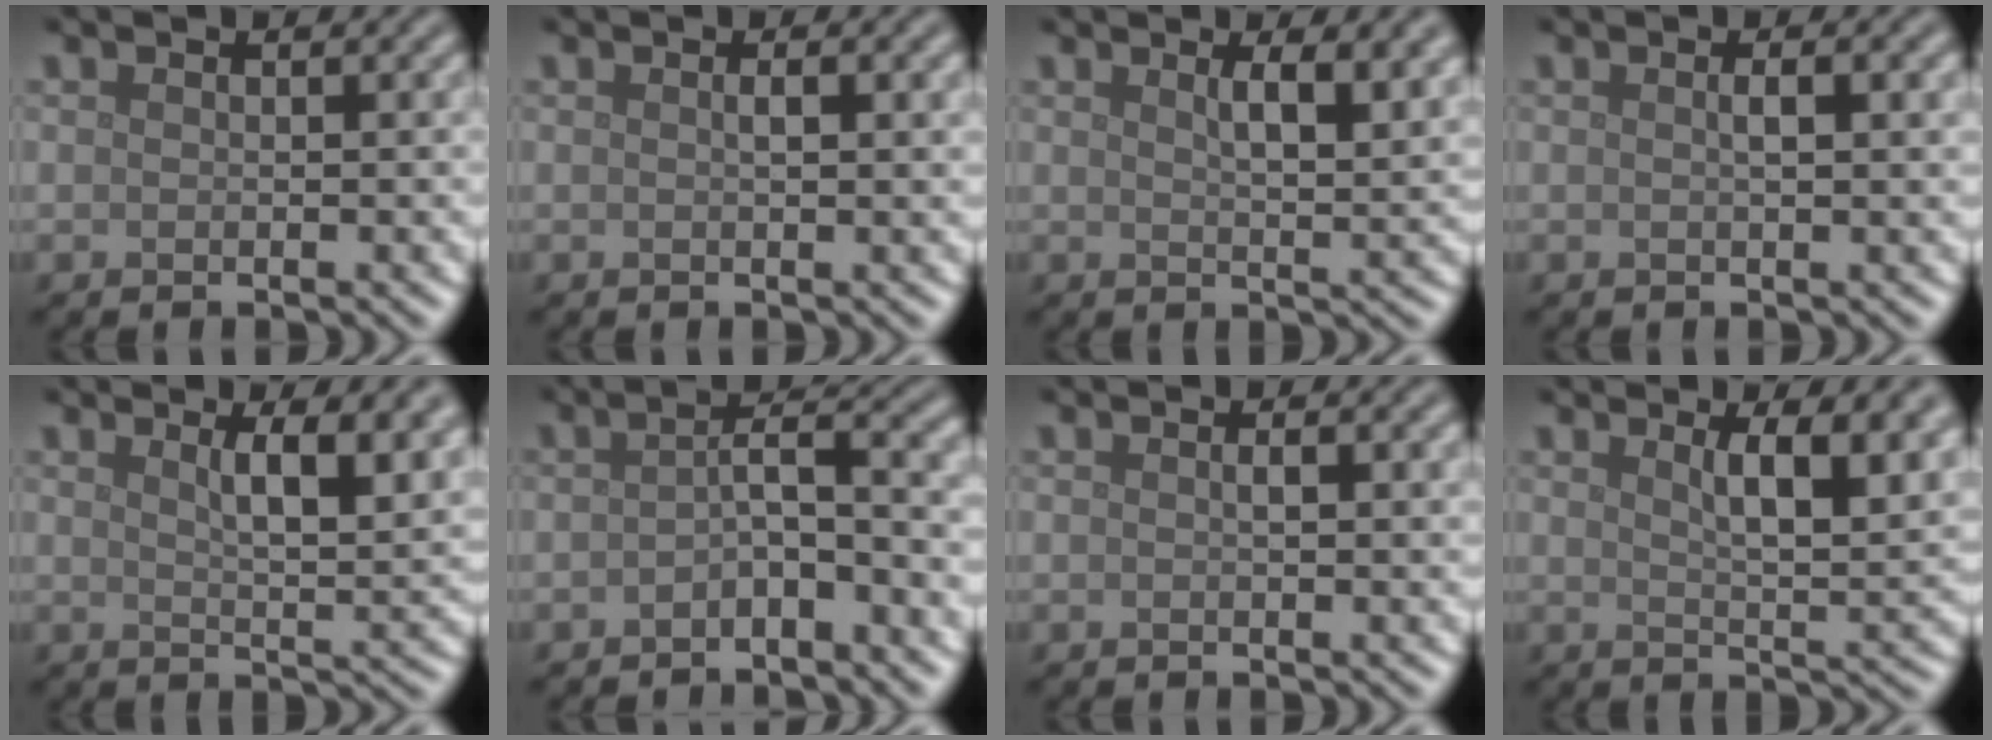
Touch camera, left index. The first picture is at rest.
{"total": 1.6, "force": [0.4, 0.4, 1.5], "torque": [-0.021, 0.002, 0.004]}
{"total": 4.4, "force": [2.0, 1.3, 3.7], "torque": [-0.049, 0.001, 0.032]}
{"total": 2.2, "force": [0.5, 0.6, 2.1], "torque": [-0.028, 0.006, 0.005]}
{"total": 5.8, "force": [2.4, 1.8, 5.0], "torque": [-0.063, 0.002, 0.035]}
{"total": 3.3, "force": [-1.2, 0.8, 3.0], "torque": [-0.052, 0.012, -0.029]}
{"total": 1.3, "force": [0.2, 0.2, 1.2], "torque": [-0.020, 0.001, 0.003]}
{"total": 6.4, "force": [2.6, 1.9, 5.6], "torque": [-0.070, 0.000, 0.040]}